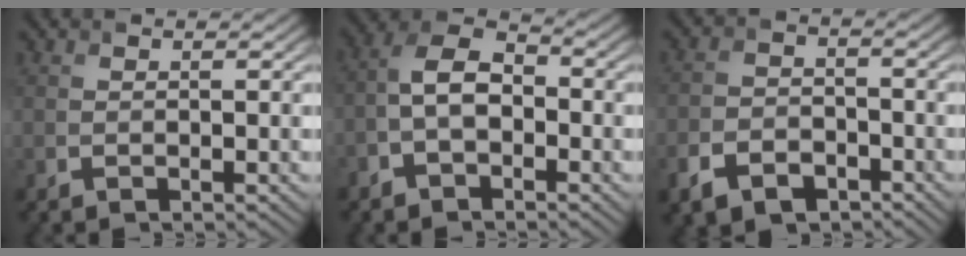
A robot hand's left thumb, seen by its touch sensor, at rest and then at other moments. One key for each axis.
{"total": 5.8, "fx": -1.9, "fy": 3.4, "fz": 4.3, "tx": -0.086, "ty": 0.014, "tz": -0.046}
{"total": 5.7, "fx": -3.6, "fy": 3.5, "fz": 2.6, "tx": -0.058, "ty": -0.006, "tz": -0.074}